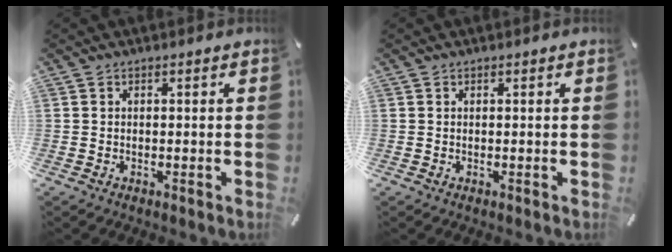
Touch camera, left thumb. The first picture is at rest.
{"total": 0.0}